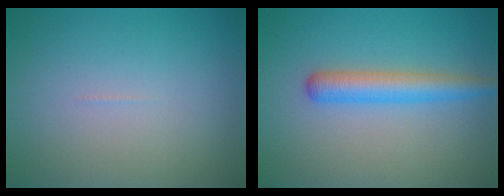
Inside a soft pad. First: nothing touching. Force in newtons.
{"total": 3.4, "press": 3.4, "slide": 0.2}